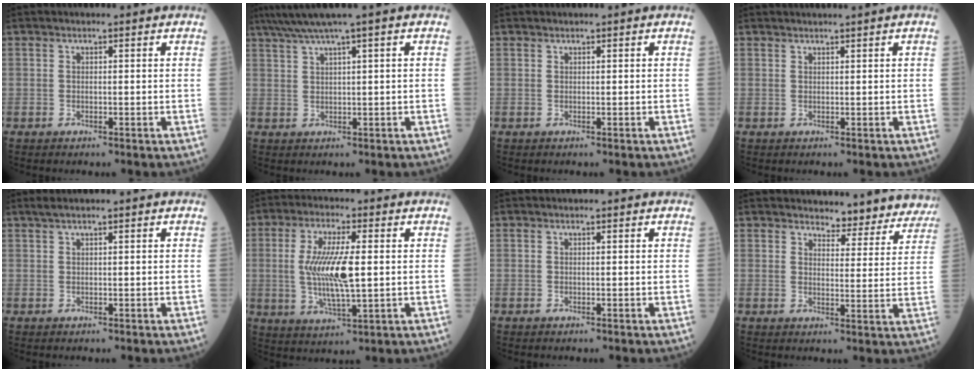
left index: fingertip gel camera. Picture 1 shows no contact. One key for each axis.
{"total": 5.2, "fx": 3.7, "fy": -1.2, "fz": 3.3, "tx": -0.068, "ty": 0.024, "tz": 0.077}
{"total": 0.0}
{"total": 1.5, "fx": 1.4, "fy": -0.5, "fz": 0.4, "tx": -0.002, "ty": 0.007, "tz": 0.031}
{"total": 2.2, "fx": 1.8, "fy": 0.1, "fz": 1.3, "tx": -0.025, "ty": 0.027, "tz": 0.035}
{"total": 10.1, "fx": 0.4, "fy": 1.9, "fz": 9.9, "tx": -0.206, "ty": -0.004, "tz": 0.013}
{"total": 0.0}
{"total": 11.3, "fx": 10.8, "fy": 3.0, "fz": 0.9, "tx": 0.024, "ty": -0.022, "tz": 0.106}